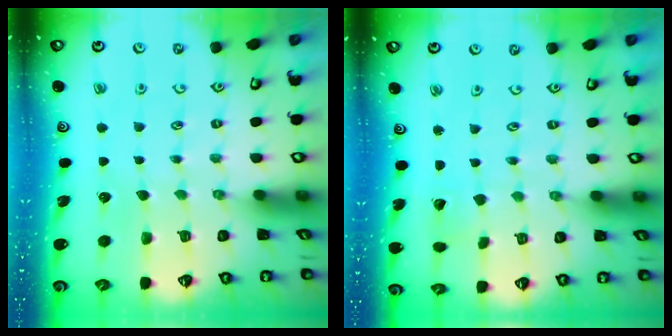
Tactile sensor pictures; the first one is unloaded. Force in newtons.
{"total": 1.2, "press": 1.2, "slide": 0.0}